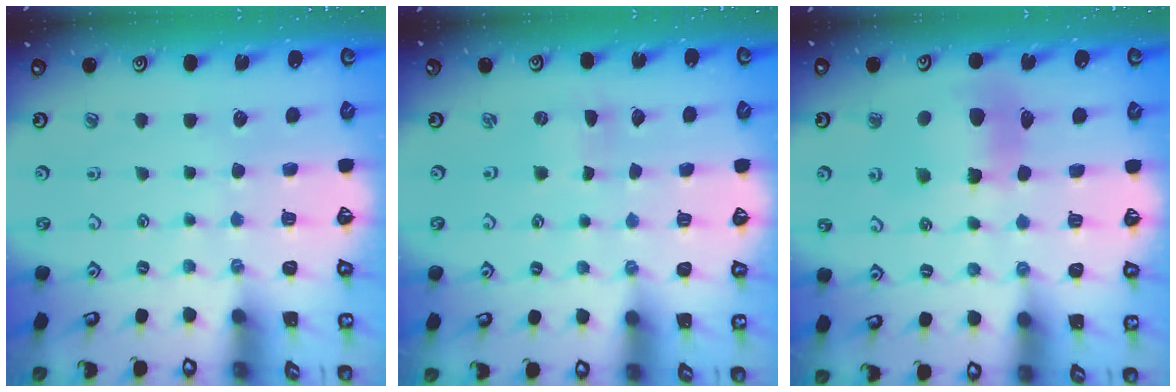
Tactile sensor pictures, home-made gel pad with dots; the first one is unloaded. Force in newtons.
{"total": 0.0}
{"total": 10.7, "press": 10.6, "slide": 1.4}